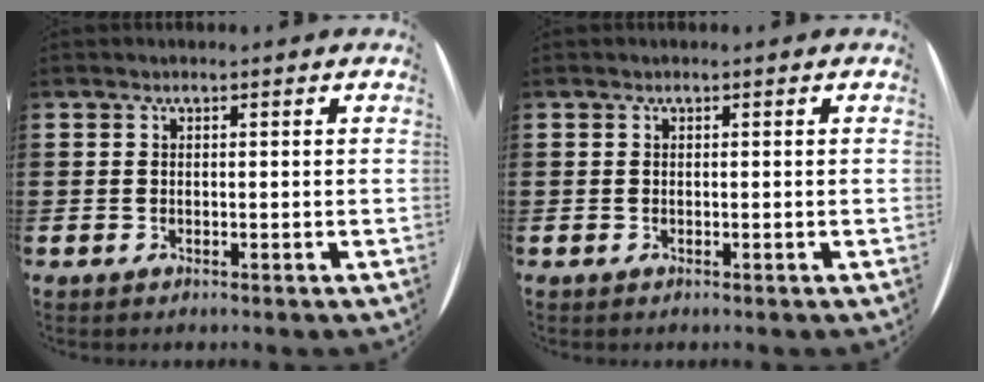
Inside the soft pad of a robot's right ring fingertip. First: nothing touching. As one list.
[{"total": 0.0}]